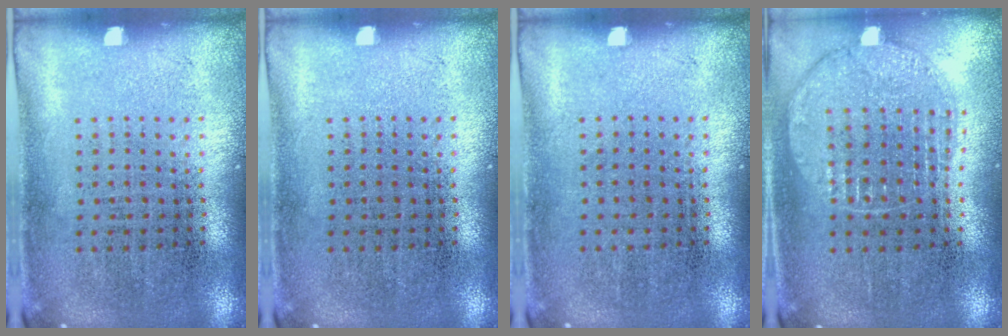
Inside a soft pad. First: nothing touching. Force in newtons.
{"total": 0.0}
{"total": 0.0}
{"total": 1.1, "press": 1.1, "slide": 0.1}